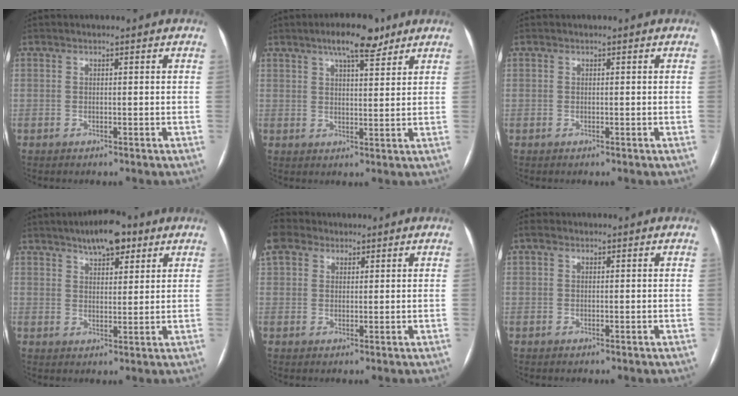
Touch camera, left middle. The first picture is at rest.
{"total": 7.2, "force": [5.1, 2.0, 4.8], "torque": [-0.080, 0.010, 0.078]}
{"total": 0.0}
{"total": 7.3, "force": [4.9, 2.7, 4.8], "torque": [-0.073, 0.011, 0.075]}
{"total": 3.8, "force": [3.1, 2.1, 0.9], "torque": [-0.032, 0.023, 0.067]}
{"total": 1.0, "force": [-0.2, -0.7, -0.7], "torque": [0.011, 0.006, -0.001]}